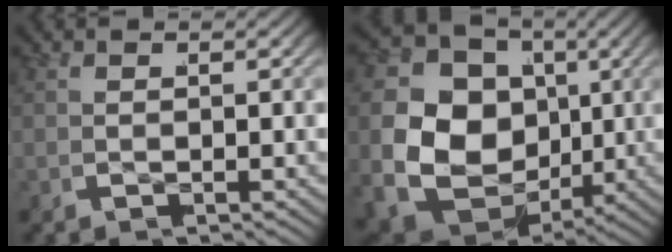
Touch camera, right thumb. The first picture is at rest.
{"total": 19.3, "force": [0.3, 15.2, 11.9], "torque": [-0.268, -0.053, 0.014]}